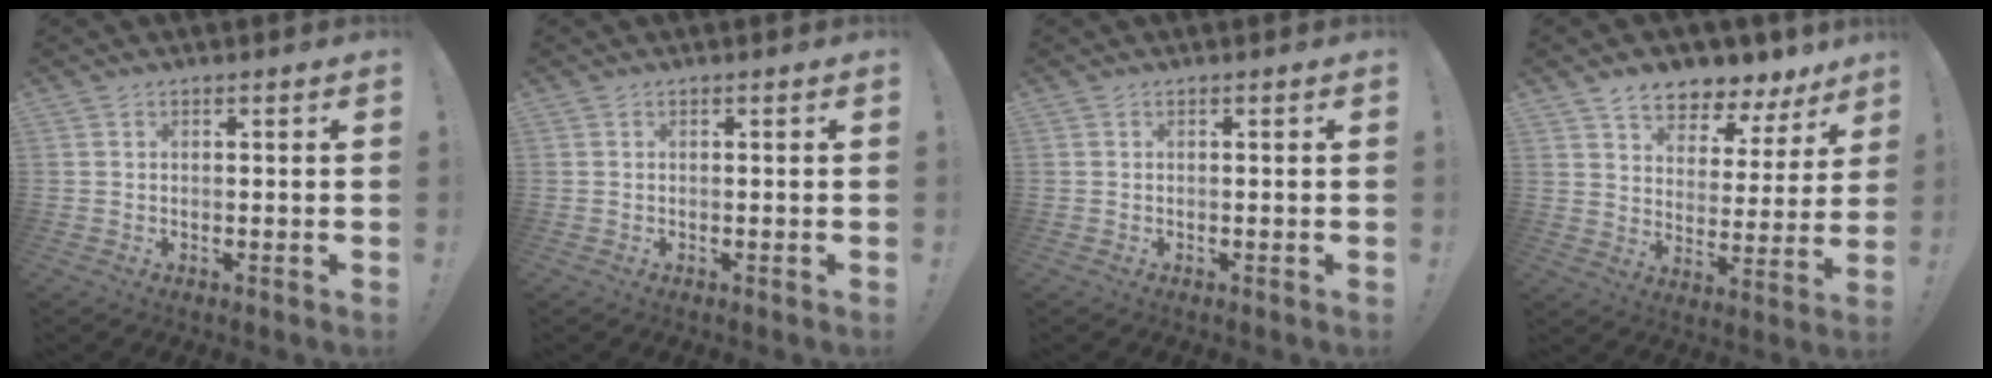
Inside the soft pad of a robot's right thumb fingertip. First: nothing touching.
{"total": 0.0}
{"total": 0.0}
{"total": 7.8, "force": [6.6, 3.5, 2.3], "torque": [-0.034, -0.065, 0.119]}